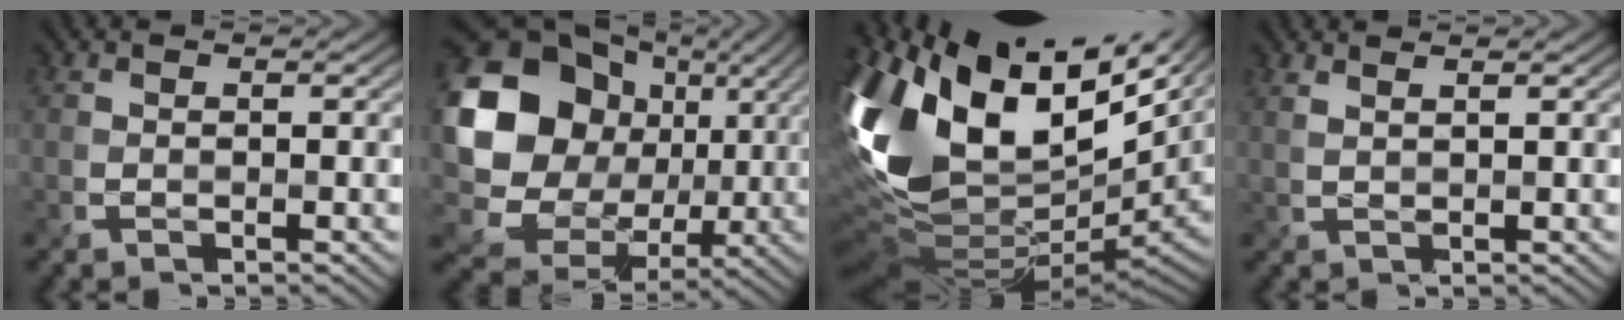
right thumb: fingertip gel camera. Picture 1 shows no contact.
{"total": 17.6, "force": [3.1, 14.8, 9.1], "torque": [-0.232, -0.003, 0.059]}
{"total": 18.2, "force": [5.5, 9.2, 14.8], "torque": [-0.322, -0.012, 0.117]}
{"total": 2.4, "force": [1.8, 0.7, 1.4], "torque": [-0.014, 0.000, 0.020]}